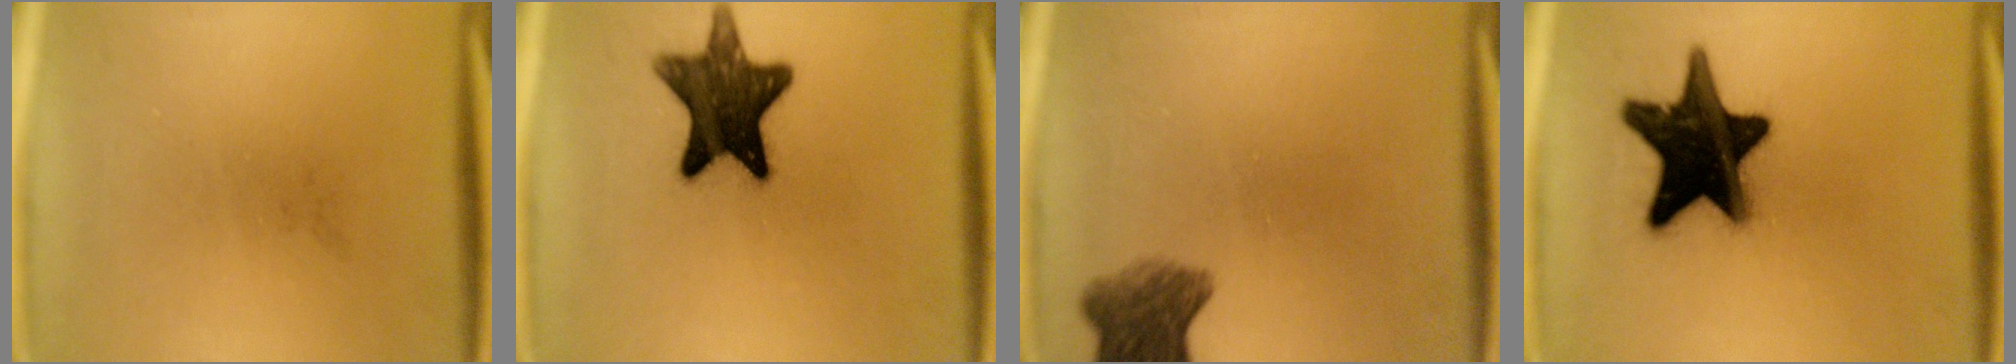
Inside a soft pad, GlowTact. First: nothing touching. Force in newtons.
{"total": 13.3}
{"total": 6.2}
{"total": 19.9}